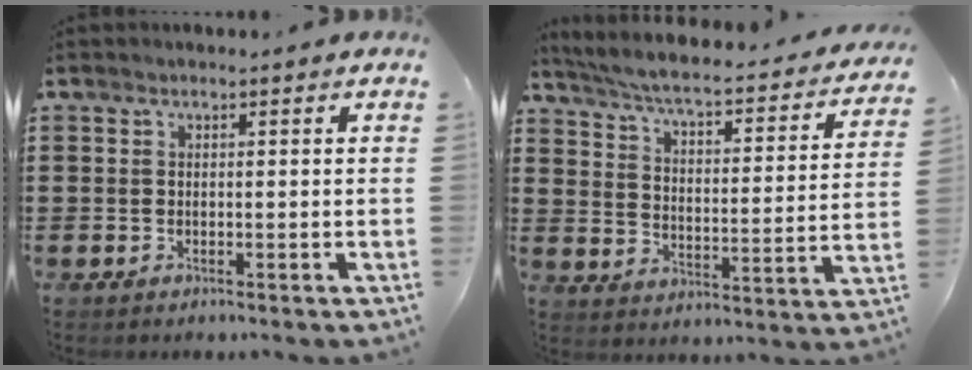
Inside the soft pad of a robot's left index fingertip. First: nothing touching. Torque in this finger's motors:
{"motor_torque": [2.14, 0.00, 0.27, 0.05]}